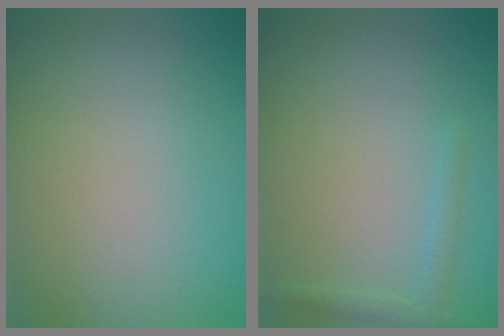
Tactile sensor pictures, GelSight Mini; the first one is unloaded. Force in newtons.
{"total": 1.2, "press": 1.2, "slide": 0.1}